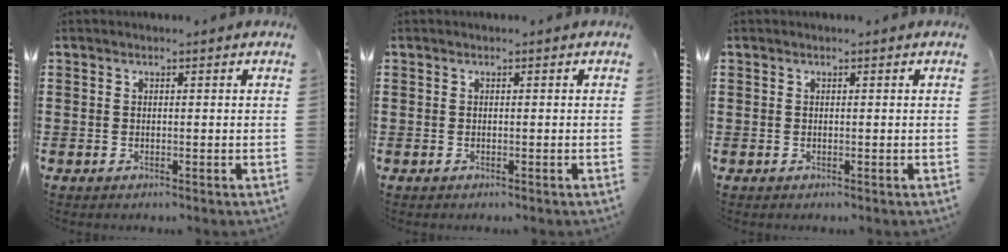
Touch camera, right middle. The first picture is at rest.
{"total": 0.0}
{"total": 0.0}